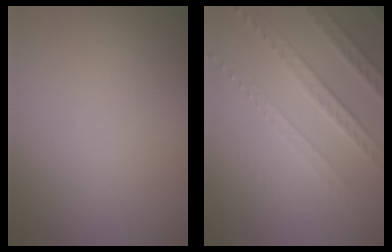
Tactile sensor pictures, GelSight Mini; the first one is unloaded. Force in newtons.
{"total": 4.0, "press": 3.7, "slide": 1.6}